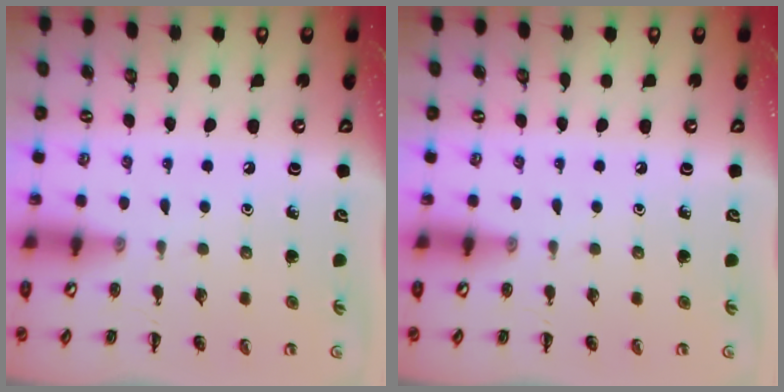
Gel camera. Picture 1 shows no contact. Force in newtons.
{"total": 0.0}